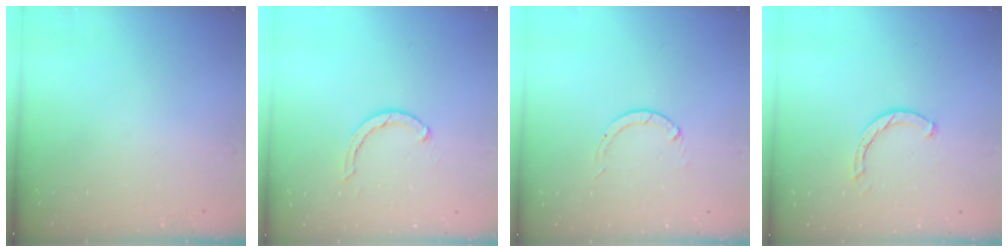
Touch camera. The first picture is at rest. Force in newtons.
{"total": 2.6, "press": 2.5, "slide": 0.4}
{"total": 0.0}
{"total": 2.0, "press": 2.0, "slide": 0.2}